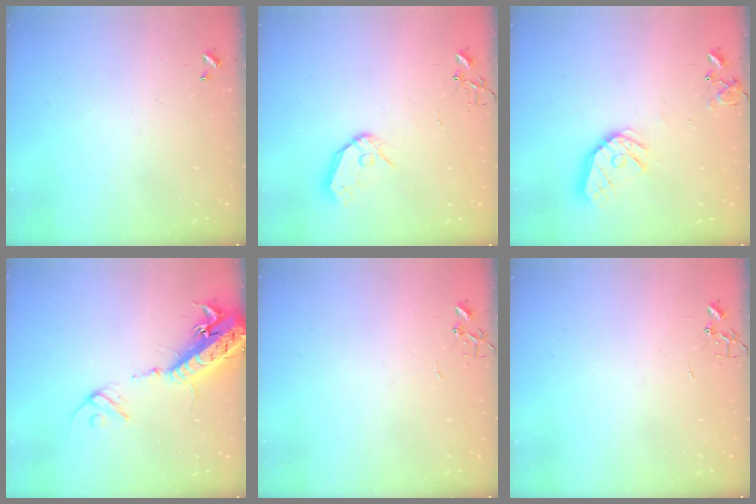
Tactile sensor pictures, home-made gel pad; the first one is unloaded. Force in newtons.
{"total": 10.5, "press": 10.5, "slide": 1.3}
{"total": 14.4, "press": 14.3, "slide": 1.9}
{"total": 18.2, "press": 17.7, "slide": 4.1}
{"total": 0.0}
{"total": 0.0}